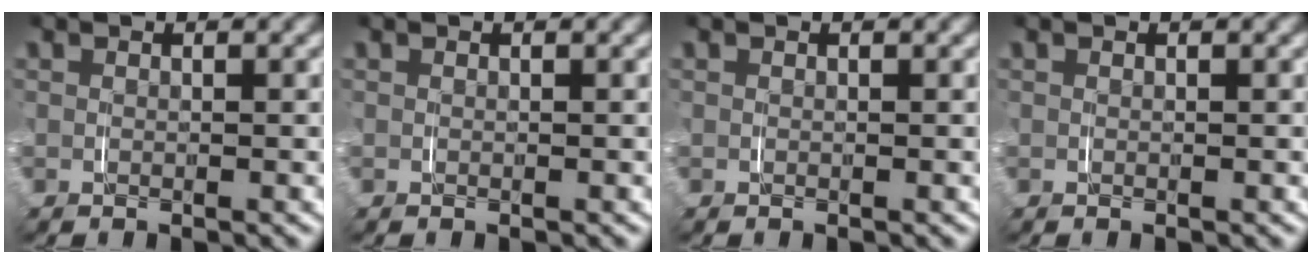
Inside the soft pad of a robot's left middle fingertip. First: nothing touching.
{"total": 0.0}
{"total": 0.0}
{"total": 0.0}